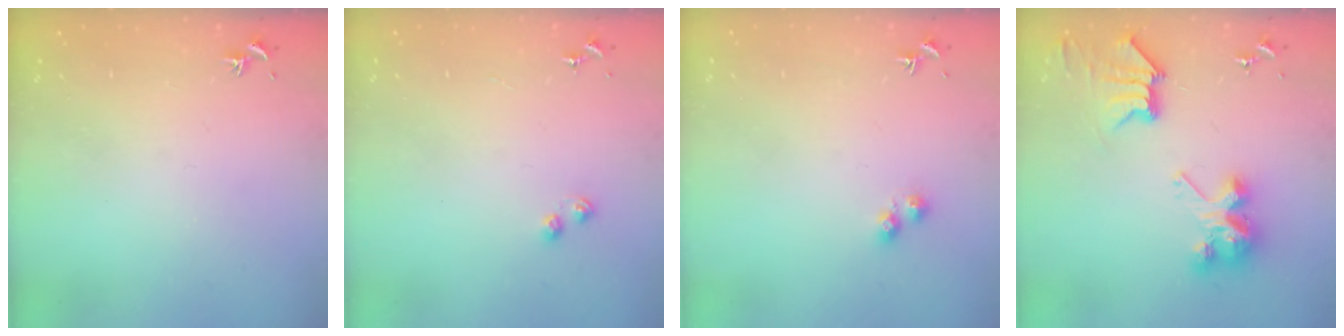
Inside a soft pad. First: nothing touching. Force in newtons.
{"total": 3.7, "press": 3.6, "slide": 0.4}
{"total": 2.2, "press": 2.2, "slide": 0.6}
{"total": 9.2, "press": 9.2, "slide": 0.7}